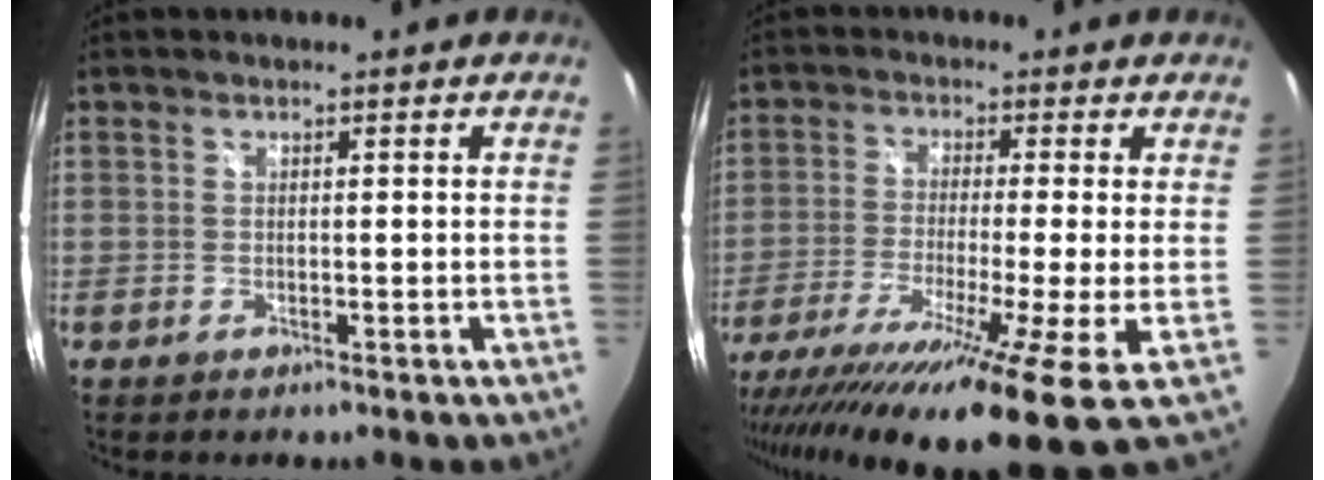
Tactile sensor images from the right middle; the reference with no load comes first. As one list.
[{"total": 17.8, "force": [-10.8, -0.1, 14.2], "torque": [-0.271, -0.081, -0.182]}]